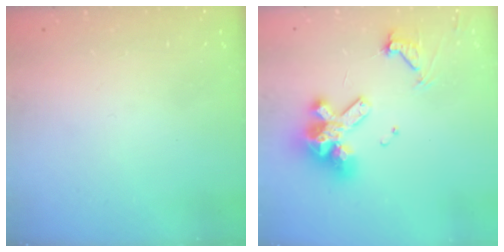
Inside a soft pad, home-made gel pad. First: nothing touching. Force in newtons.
{"total": 16.0, "press": 15.9, "slide": 1.9}